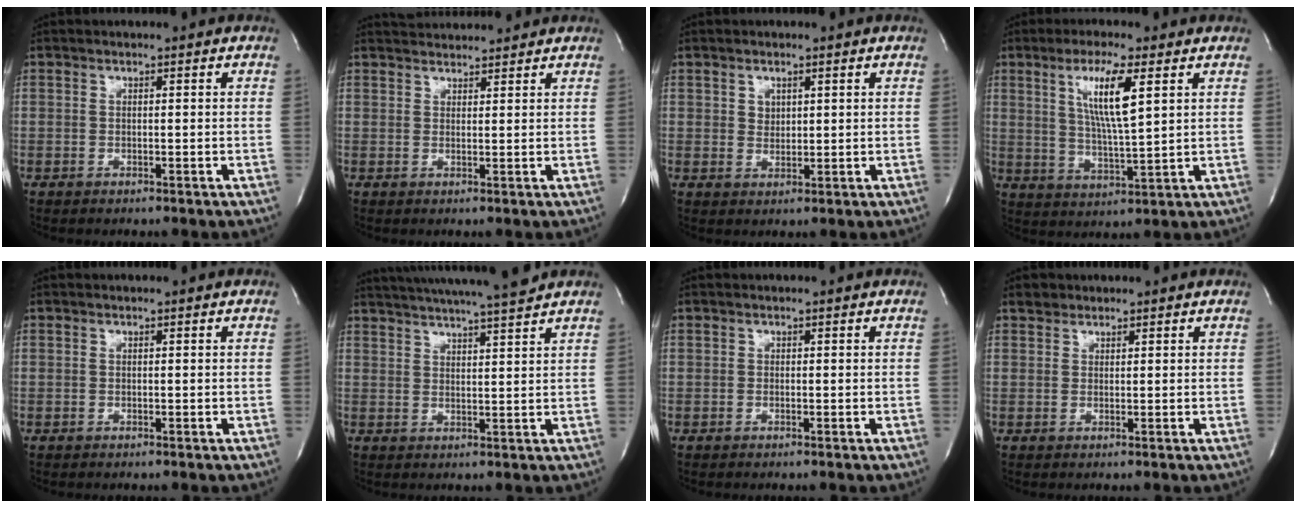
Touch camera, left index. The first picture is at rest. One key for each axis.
{"total": 4.7, "fx": 4.7, "fy": 0.4, "fz": 0.6, "tx": -0.016, "ty": 0.027, "tz": 0.072}
{"total": 1.6, "fx": 0.7, "fy": 1.3, "fz": 0.7, "tx": -0.015, "ty": -0.006, "tz": 0.016}
{"total": 8.5, "fx": 3.1, "fy": 0.3, "fz": 7.9, "tx": -0.154, "ty": -0.011, "tz": 0.058}
{"total": 0.0}
{"total": 13.8, "fx": 12.5, "fy": -0.8, "fz": 5.9, "tx": -0.107, "ty": -0.003, "tz": 0.179}
{"total": 0.0}
{"total": 1.3, "fx": 0.8, "fy": 1.0, "fz": -0.2, "tx": 0.004, "ty": 0.002, "tz": 0.010}